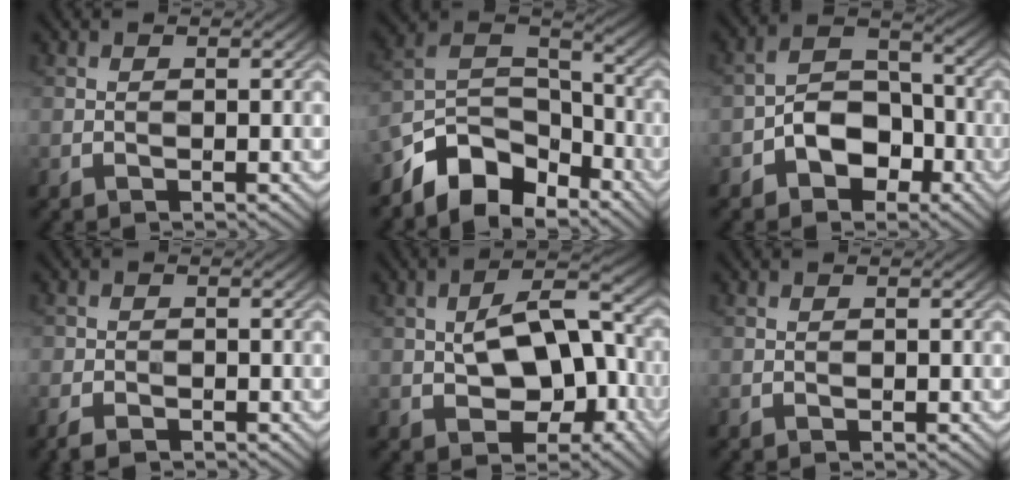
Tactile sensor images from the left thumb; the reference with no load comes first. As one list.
[{"total": 9.7, "force": [-7.2, 4.7, 4.5], "torque": [-0.080, 0.003, -0.154]}, {"total": 6.7, "force": [-3.3, 4.4, 3.9], "torque": [-0.062, 0.008, -0.067]}, {"total": 3.0, "force": [-2.2, 1.5, 1.5], "torque": [-0.031, -0.008, -0.047]}, {"total": 10.7, "force": [-1.3, 6.0, 8.8], "torque": [-0.139, 0.009, -0.023]}, {"total": 0.0}]